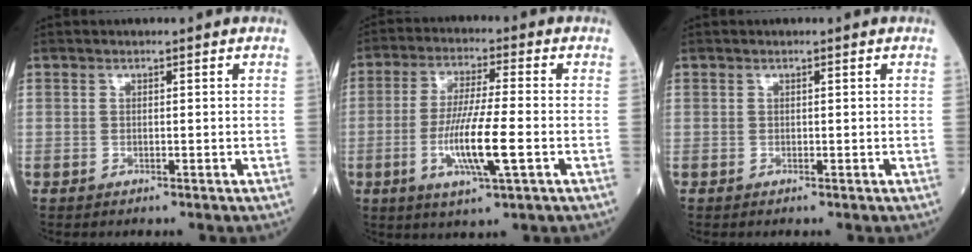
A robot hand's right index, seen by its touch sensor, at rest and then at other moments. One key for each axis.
{"total": 10.2, "fx": -2.6, "fy": 0.3, "fz": 9.9, "tx": -0.193, "ty": -0.013, "tz": -0.051}
{"total": 0.0}